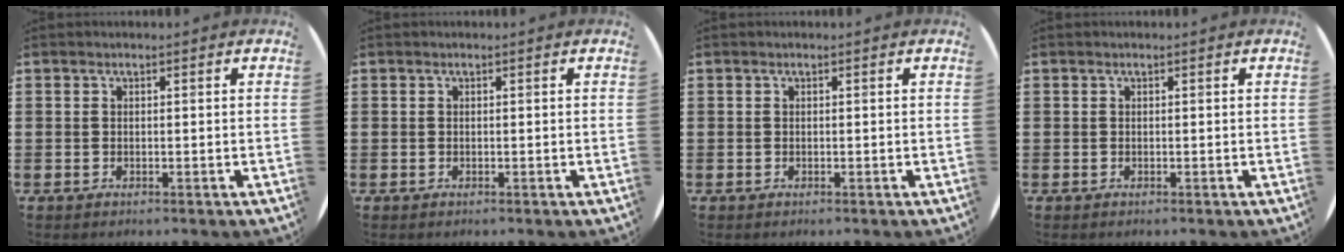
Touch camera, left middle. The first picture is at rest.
{"total": 0.0}
{"total": 0.0}
{"total": 0.0}